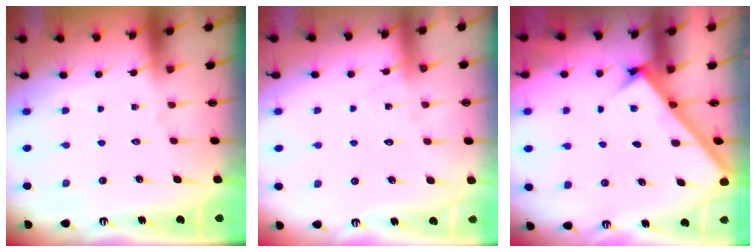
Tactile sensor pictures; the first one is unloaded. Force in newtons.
{"total": 5.8, "press": 5.8, "slide": 0.4}
{"total": 2.8, "press": 2.8, "slide": 0.4}